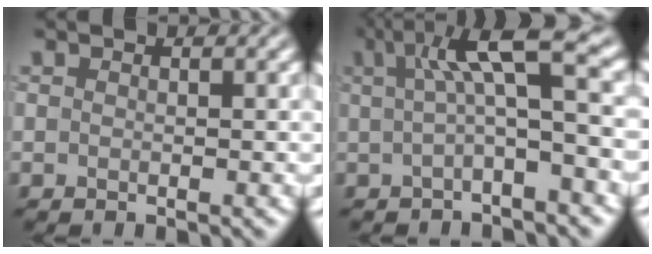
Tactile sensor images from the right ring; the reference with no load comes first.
{"total": 6.0, "force": [1.0, 1.1, 5.8], "torque": [-0.090, 0.017, 0.007]}